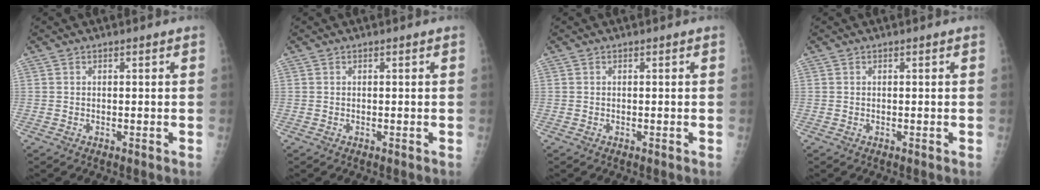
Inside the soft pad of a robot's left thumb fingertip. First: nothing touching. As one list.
[{"total": 0.0}, {"total": 0.0}, {"total": 0.0}]